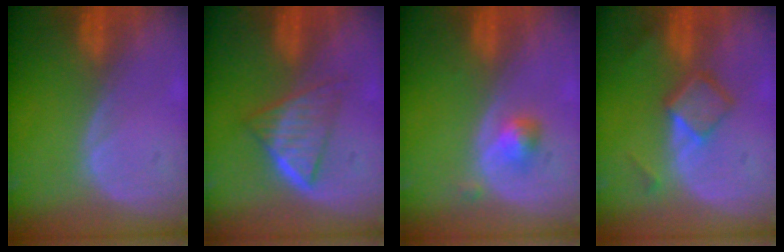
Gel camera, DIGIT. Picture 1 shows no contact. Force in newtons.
{"total": 6.5, "press": 5.5, "slide": 3.5}
{"total": 2.4, "press": 2.4, "slide": 0.2}
{"total": 5.2, "press": 4.6, "slide": 2.4}